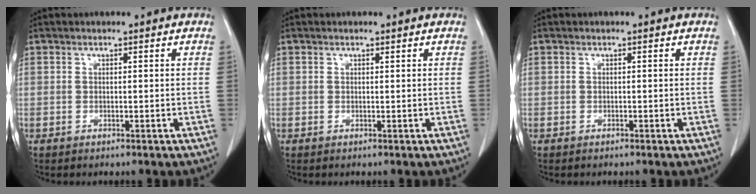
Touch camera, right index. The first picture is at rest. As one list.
[{"total": 0.0}, {"total": 0.0}]